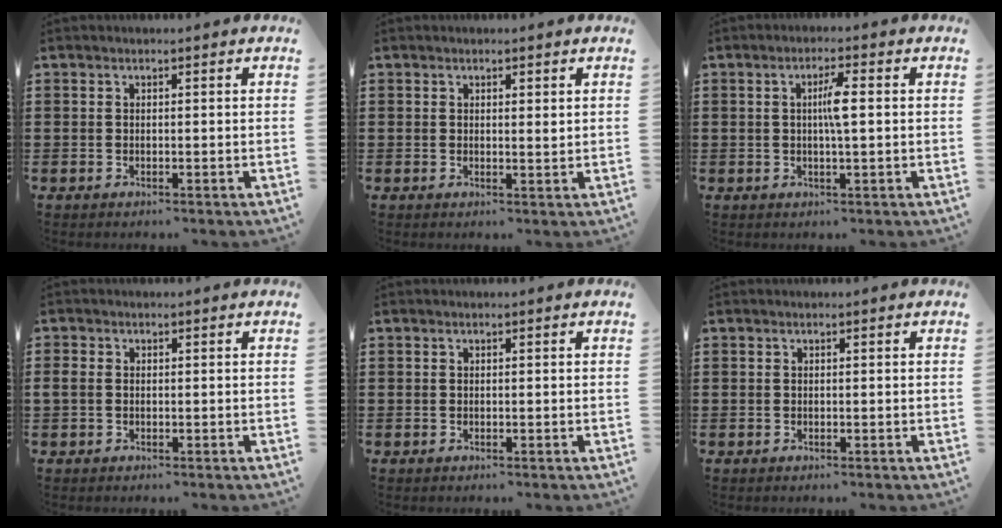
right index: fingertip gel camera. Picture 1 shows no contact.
{"total": 1.1, "force": [0.6, 0.4, 0.8], "torque": [-0.008, 0.001, 0.008]}
{"total": 3.7, "force": [0.3, 0.4, 3.6], "torque": [-0.068, 0.000, 0.001]}
{"total": 1.2, "force": [-0.1, 1.0, 0.7], "torque": [-0.024, 0.002, -0.005]}
{"total": 0.0}
{"total": 0.0}